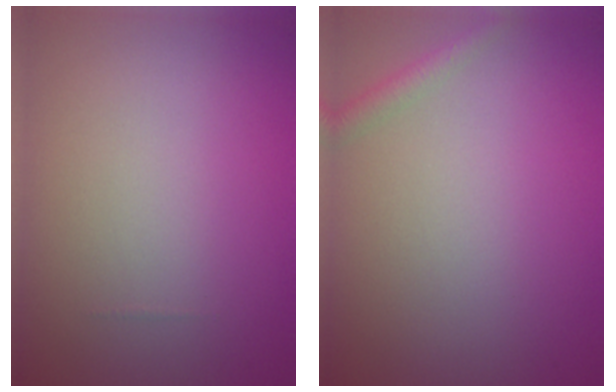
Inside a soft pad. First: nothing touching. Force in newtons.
{"total": 1.4, "press": 1.4, "slide": 0.1}